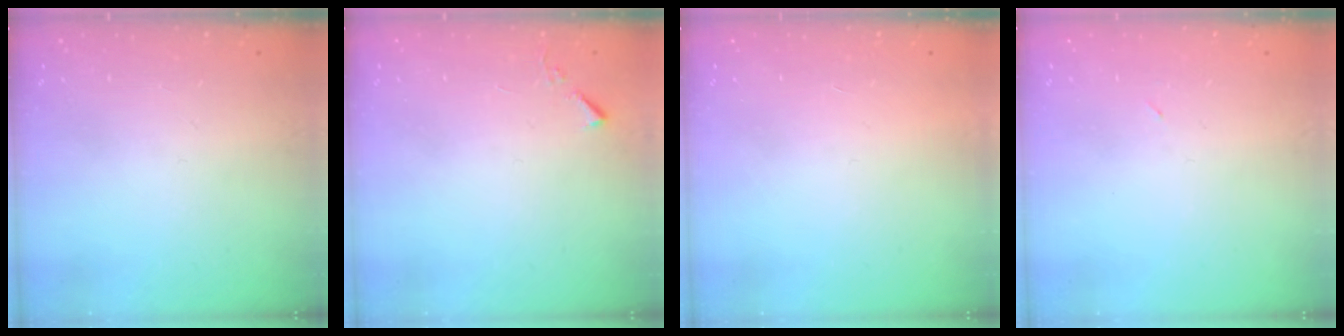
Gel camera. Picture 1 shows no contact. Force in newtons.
{"total": 4.0, "press": 3.9, "slide": 0.5}
{"total": 1.5, "press": 1.5, "slide": 0.1}
{"total": 2.4, "press": 2.3, "slide": 0.8}